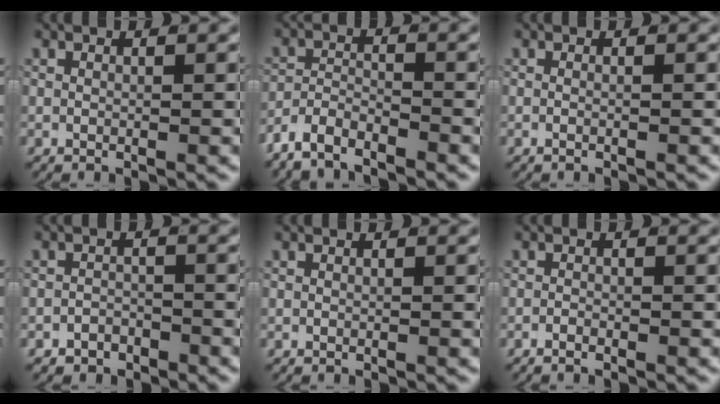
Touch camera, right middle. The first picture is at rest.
{"total": 4.3, "force": [-3.6, 1.9, 1.4], "torque": [-0.023, -0.004, -0.072]}
{"total": 0.7, "force": [-0.5, -0.2, 0.4], "torque": [-0.006, 0.002, -0.008]}
{"total": 2.2, "force": [-1.9, 1.0, 0.1], "torque": [0.010, -0.002, -0.033]}
{"total": 0.0}
{"total": 1.0, "force": [-0.9, 0.1, 0.3], "torque": [-0.008, -0.003, -0.018]}